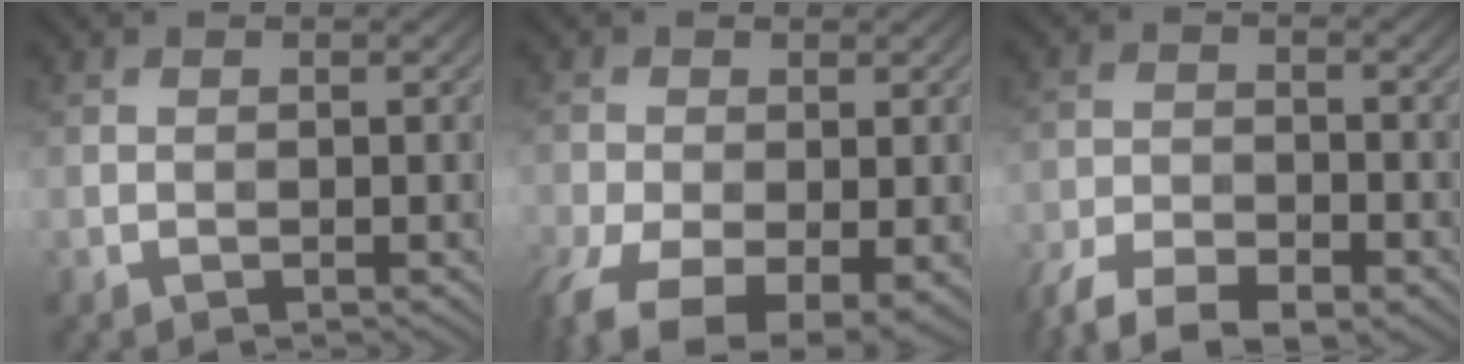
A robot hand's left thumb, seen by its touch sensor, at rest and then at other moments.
{"total": 11.3, "force": [-6.1, 5.6, 7.6], "torque": [-0.174, -0.050, -0.098]}
{"total": 8.3, "force": [-6.2, 3.1, 4.5], "torque": [-0.084, -0.013, -0.120]}